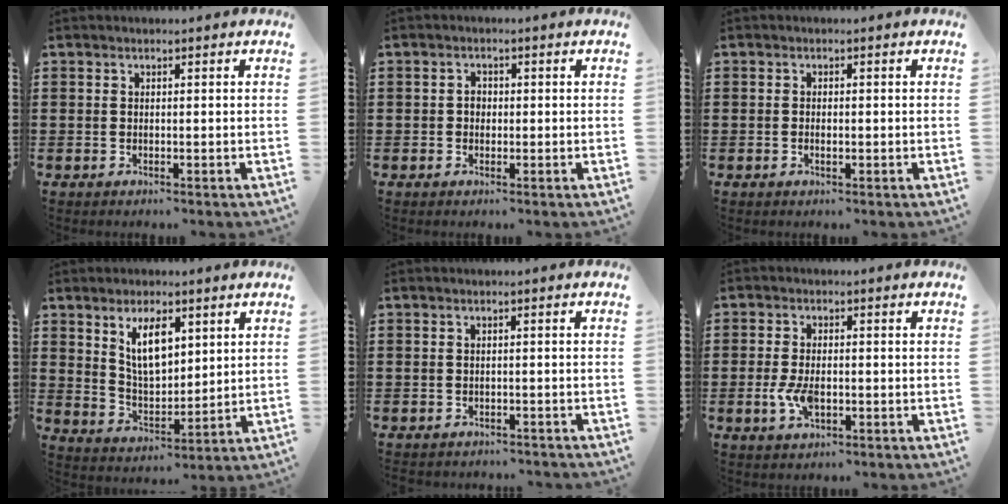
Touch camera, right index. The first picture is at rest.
{"total": 1.4, "force": [-0.2, 1.1, 0.7], "torque": [-0.017, 0.004, -0.005]}
{"total": 1.1, "force": [-0.3, 0.4, 1.0], "torque": [-0.017, -0.002, -0.005]}
{"total": 7.6, "force": [3.5, 3.6, 5.8], "torque": [-0.111, 0.003, 0.059]}
{"total": 1.2, "force": [-1.2, 0.2, 0.0], "torque": [-0.005, 0.002, -0.026]}
{"total": 4.4, "force": [-1.0, 2.1, 3.7], "torque": [-0.086, -0.006, -0.021]}